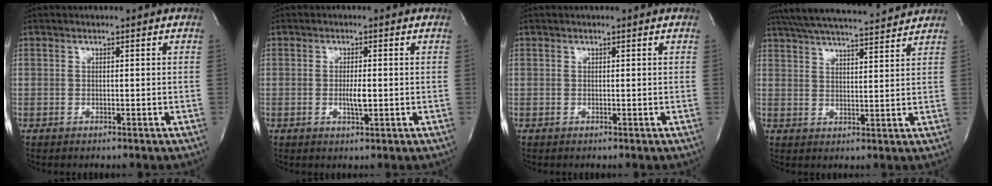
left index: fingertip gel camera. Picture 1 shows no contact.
{"total": 2.5, "force": [-0.4, 0.5, 2.5], "torque": [-0.049, -0.003, -0.006]}
{"total": 0.0}
{"total": 16.6, "force": [15.4, 1.1, 6.3], "torque": [-0.117, 0.025, 0.225]}